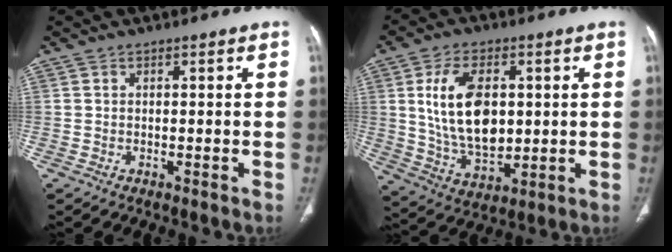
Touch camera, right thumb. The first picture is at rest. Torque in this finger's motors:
{"motor_torque": [0.43, 4.58, 1.59, 0.61, 0.25]}